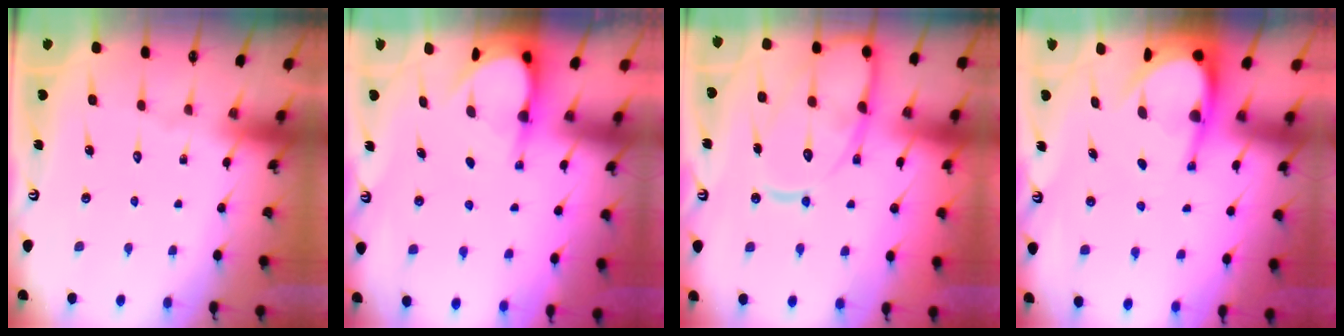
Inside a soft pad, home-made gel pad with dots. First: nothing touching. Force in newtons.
{"total": 3.9, "press": 3.9, "slide": 0.3}
{"total": 16.4, "press": 16.3, "slide": 1.8}
{"total": 6.4, "press": 6.4, "slide": 0.5}